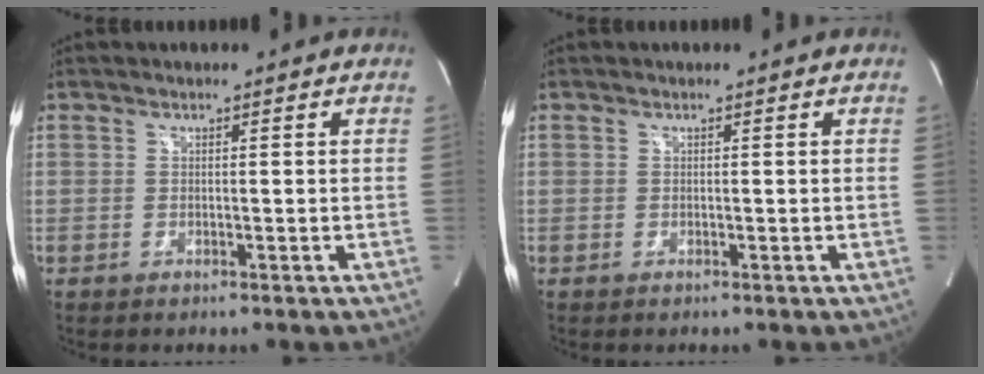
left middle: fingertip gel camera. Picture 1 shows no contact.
{"total": 0.0}